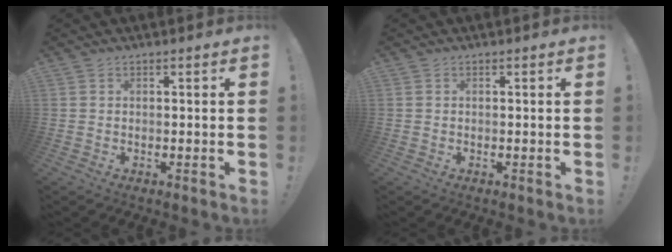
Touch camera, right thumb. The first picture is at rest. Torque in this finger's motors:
{"motor_torque": [-0.03, 0.16, -0.07, 0.15, -0.01]}